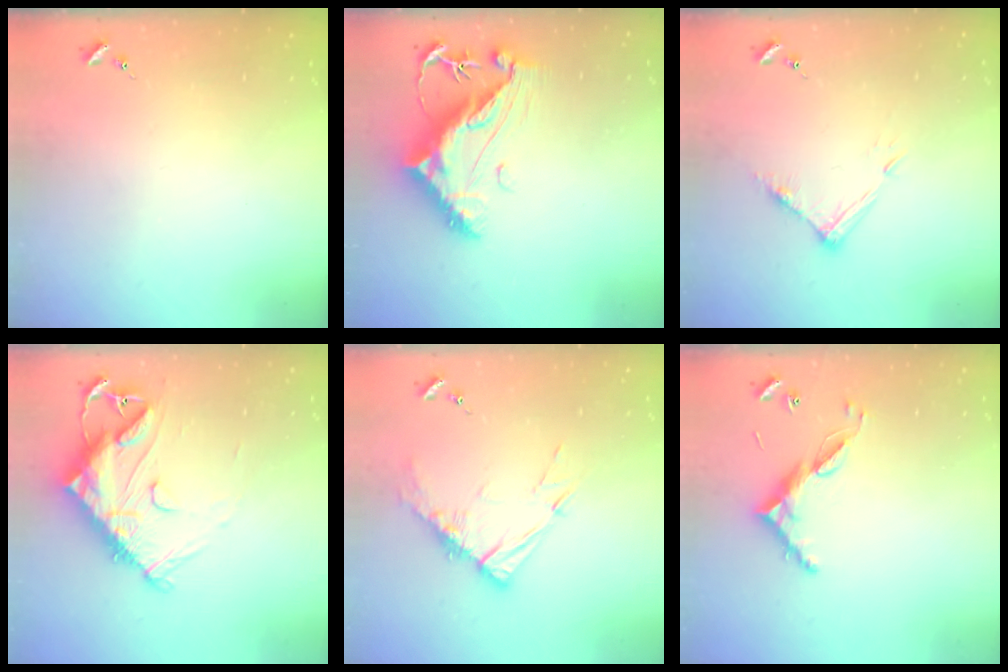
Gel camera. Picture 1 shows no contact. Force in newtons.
{"total": 13.0, "press": 12.9, "slide": 1.6}
{"total": 8.0, "press": 8.0, "slide": 0.4}
{"total": 14.6, "press": 14.5, "slide": 1.1}
{"total": 11.3, "press": 11.2, "slide": 1.1}
{"total": 8.7, "press": 8.7, "slide": 0.5}